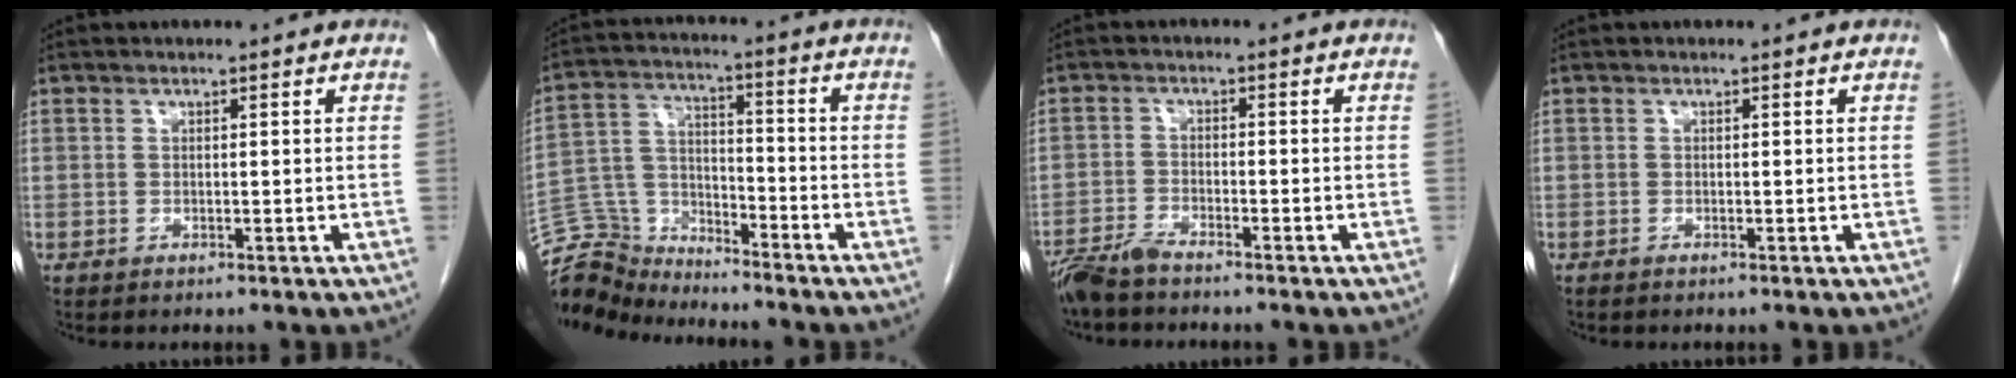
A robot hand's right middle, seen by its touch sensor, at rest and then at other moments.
{"total": 9.7, "force": [-9.6, 1.7, -0.2], "torque": [-0.007, 0.023, -0.189]}
{"total": 4.2, "force": [-3.8, 0.3, 1.7], "torque": [-0.034, -0.013, -0.076]}
{"total": 0.0}